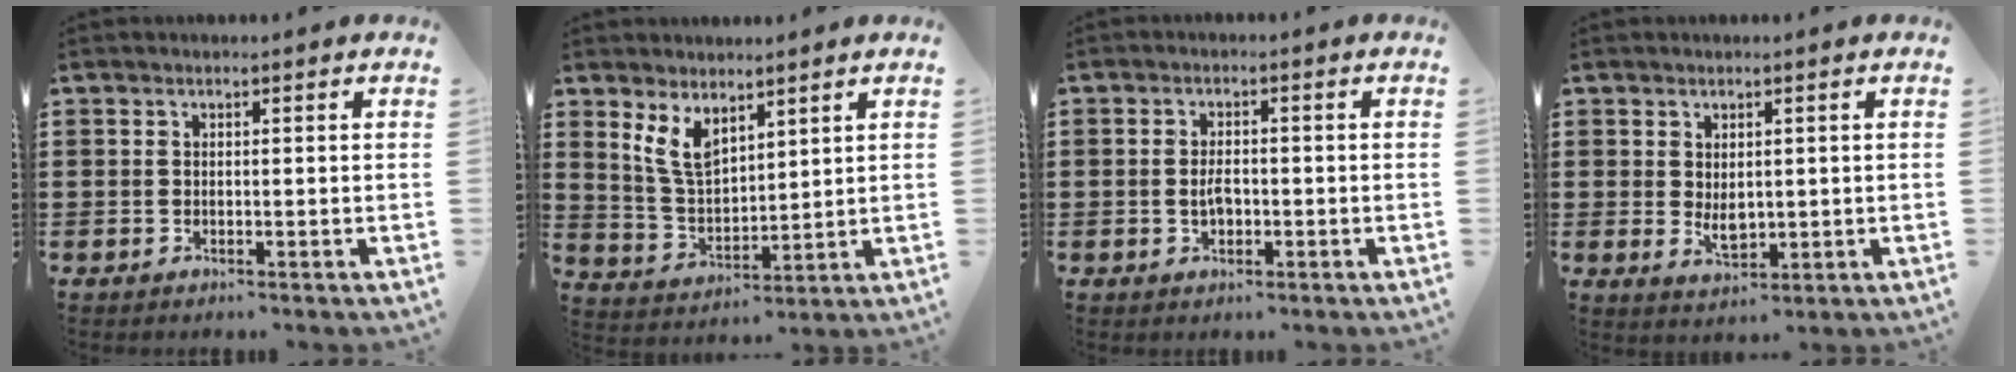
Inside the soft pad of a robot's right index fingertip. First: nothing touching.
{"total": 6.7, "force": [4.2, 3.2, 4.2], "torque": [-0.103, -0.007, 0.076]}
{"total": 2.5, "force": [-0.4, 1.1, 2.2], "torque": [-0.043, 0.000, -0.006]}
{"total": 2.7, "force": [0.5, 1.5, 2.2], "torque": [-0.037, -0.005, 0.010]}